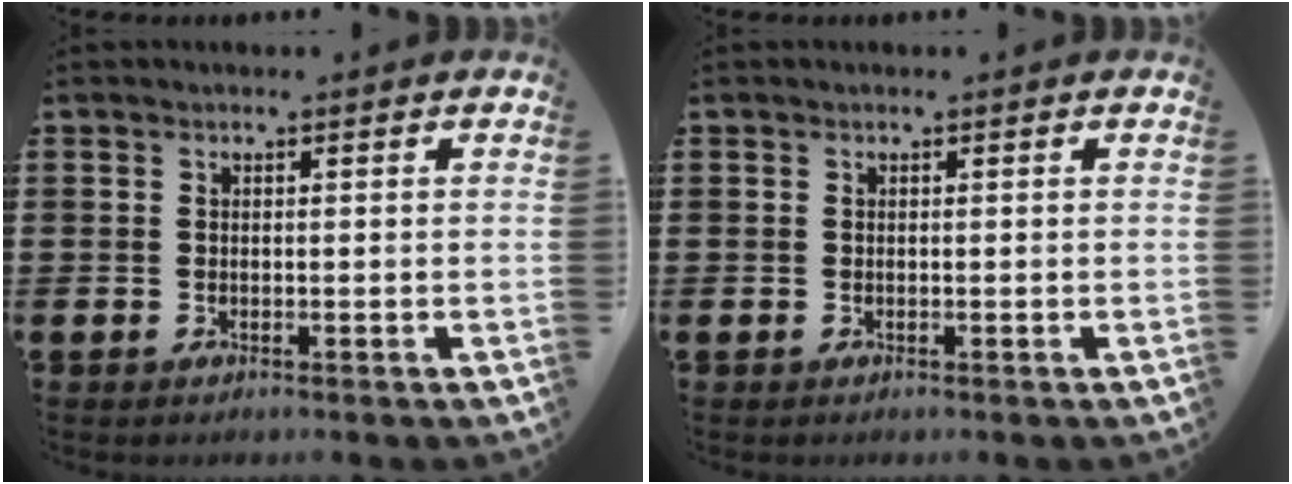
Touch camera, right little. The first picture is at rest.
{"total": 0.0}